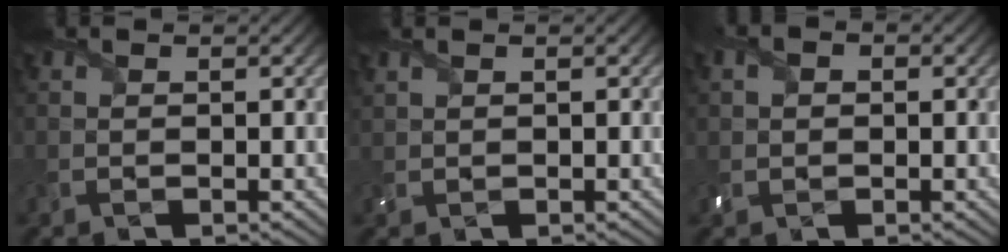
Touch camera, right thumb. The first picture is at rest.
{"total": 0.9, "force": [0.7, 0.3, 0.5], "torque": [-0.016, 0.004, 0.020]}
{"total": 2.1, "force": [0.0, 1.7, 1.2], "torque": [-0.029, 0.000, -0.001]}